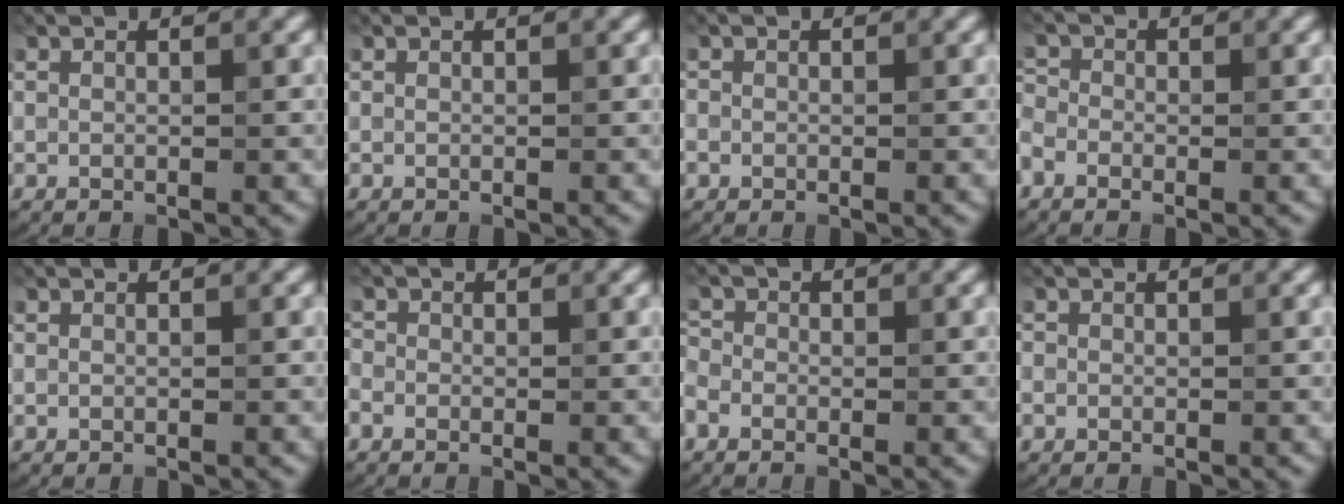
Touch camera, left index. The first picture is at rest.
{"total": 0.0}
{"total": 0.9, "force": [-0.2, 0.9, 0.1], "torque": [0.006, -0.006, -0.006]}
{"total": 1.8, "force": [-1.0, 1.3, 0.9], "torque": [-0.022, 0.001, -0.026]}
{"total": 0.0}
{"total": 0.8, "force": [-0.4, 0.7, 0.3], "torque": [-0.009, -0.004, -0.009]}
{"total": 1.5, "force": [-0.8, 1.1, 0.7], "torque": [-0.016, 0.001, -0.023]}
{"total": 0.6, "force": [-0.2, 0.6, 0.0], "torque": [0.005, -0.005, -0.004]}